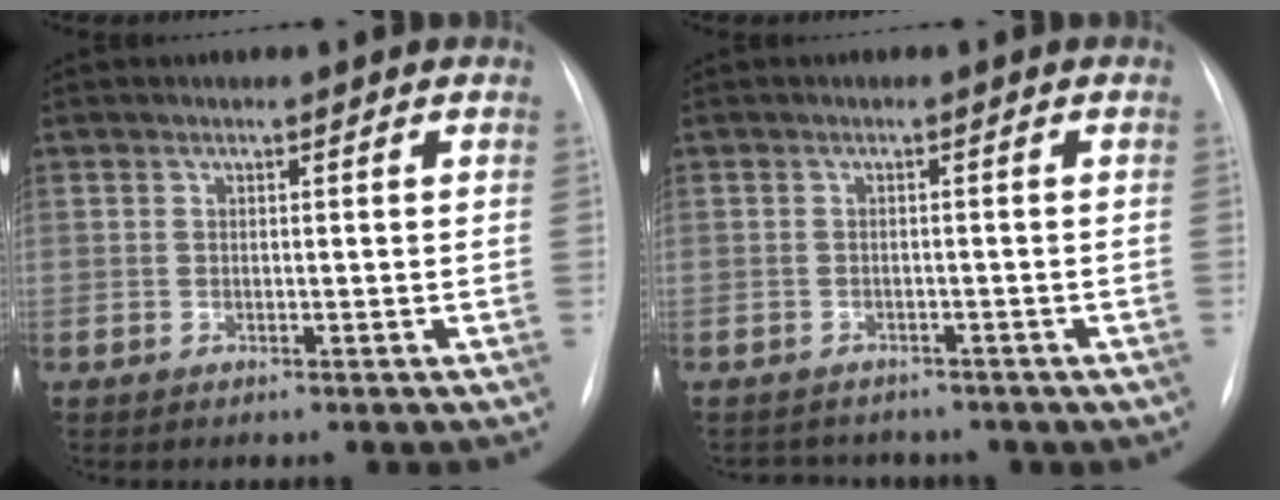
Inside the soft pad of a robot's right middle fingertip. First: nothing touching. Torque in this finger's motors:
{"motor_torque": [0.01, -1.02, 0.19, 0.01]}